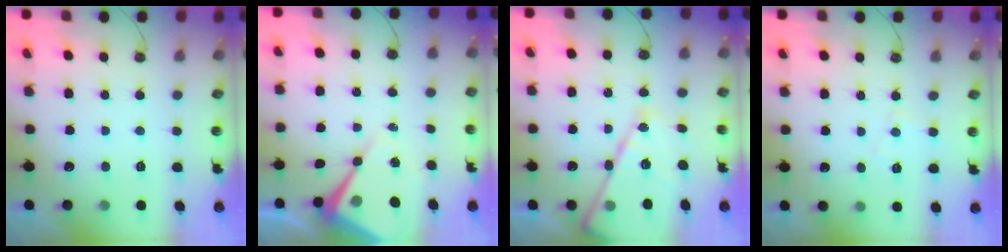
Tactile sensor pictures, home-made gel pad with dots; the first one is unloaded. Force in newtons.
{"total": 10.4, "press": 10.4, "slide": 0.8}
{"total": 18.0, "press": 17.9, "slide": 1.9}
{"total": 6.0, "press": 6.0, "slide": 0.7}